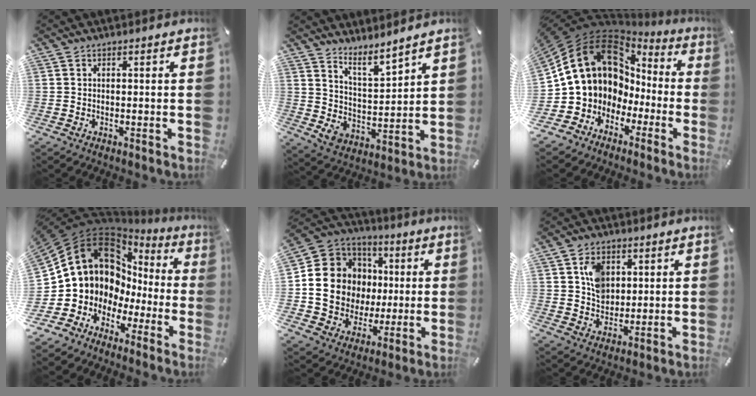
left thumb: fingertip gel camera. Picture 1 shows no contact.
{"total": 6.9, "force": [6.0, 2.9, 1.6], "torque": [-0.031, -0.071, 0.109]}
{"total": 13.4, "force": [4.3, 11.9, 4.2], "torque": [-0.096, -0.041, 0.098]}
{"total": 11.2, "force": [4.5, 9.9, 2.6], "torque": [-0.071, -0.067, 0.098]}
{"total": 14.9, "force": [-0.2, 14.0, 5.0], "torque": [-0.094, -0.010, 0.016]}
{"total": 7.3, "force": [2.4, 5.9, 3.4], "torque": [-0.051, 0.001, 0.042]}